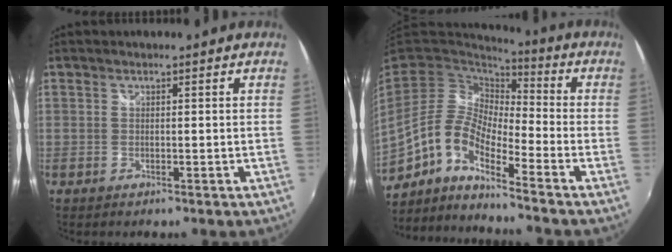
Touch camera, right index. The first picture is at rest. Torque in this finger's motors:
{"motor_torque": [0.32, -0.44, 0.59, 0.12]}